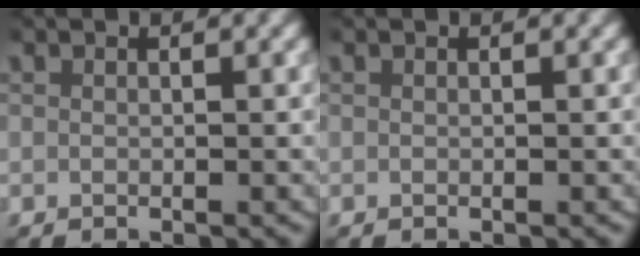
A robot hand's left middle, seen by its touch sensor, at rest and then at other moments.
{"total": 0.0}